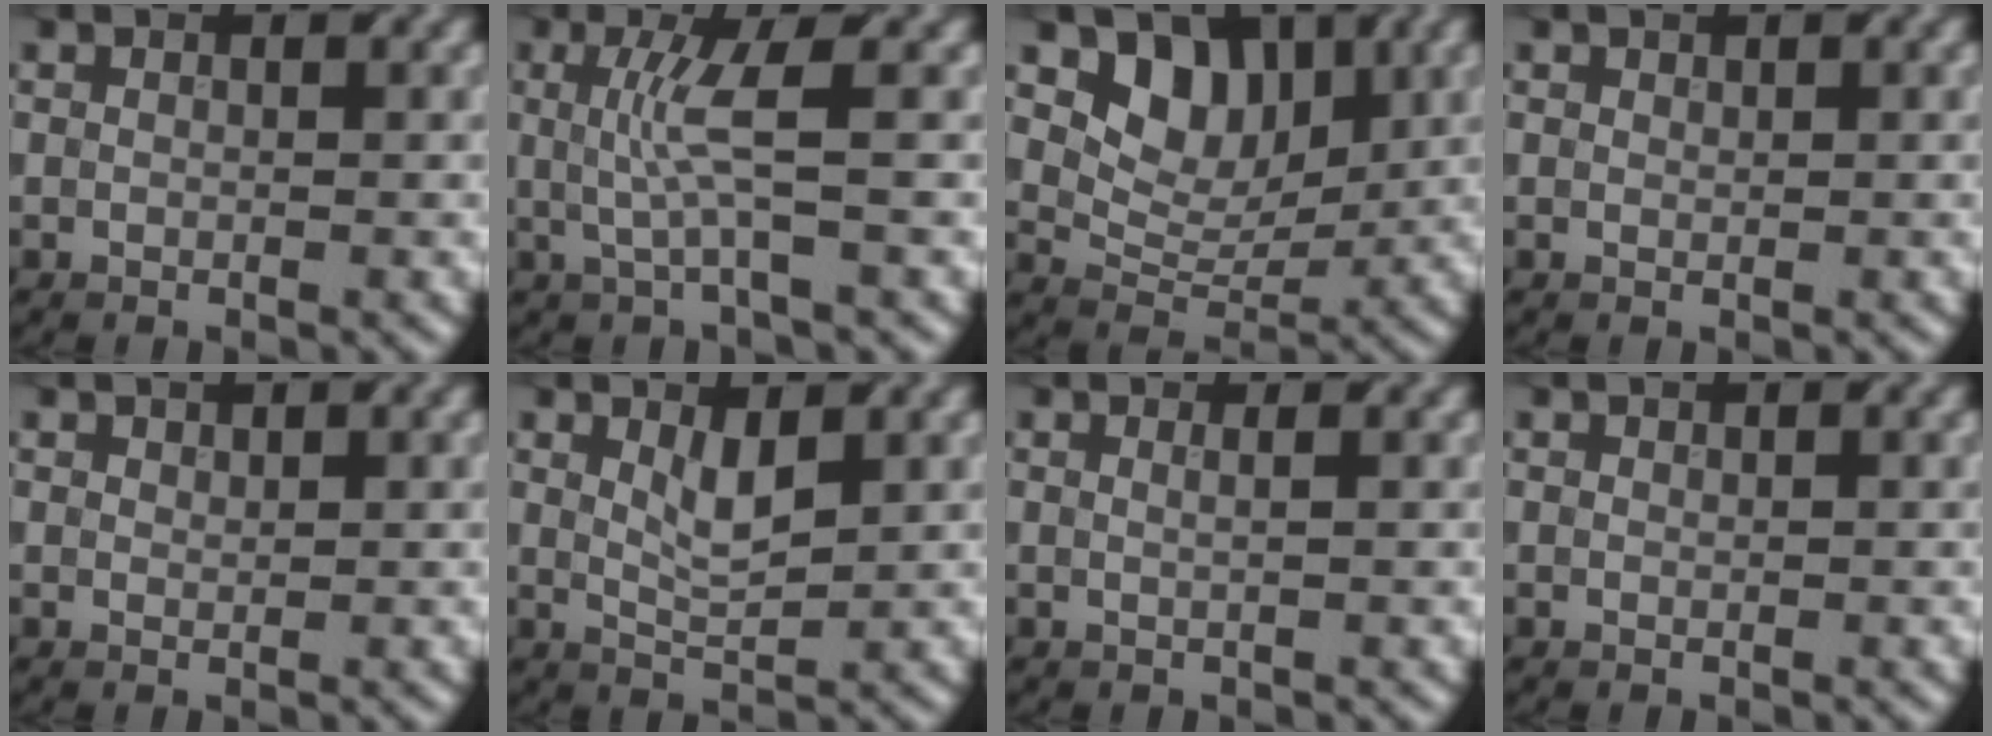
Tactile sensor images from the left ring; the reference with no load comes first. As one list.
[{"total": 2.7, "force": [-0.3, -0.3, 2.7], "torque": [-0.065, 0.004, 0.003]}, {"total": 5.1, "force": [2.2, 3.6, 2.9], "torque": [-0.038, -0.007, 0.036]}, {"total": 0.0}, {"total": 0.6, "force": [0.5, 0.2, 0.1], "torque": [-0.004, 0.002, 0.010]}, {"total": 1.8, "force": [0.6, 0.5, 1.6], "torque": [-0.037, 0.002, 0.023]}, {"total": 0.7, "force": [0.4, 0.1, 0.5], "torque": [0.002, 0.003, 0.000]}, {"total": 0.0}]